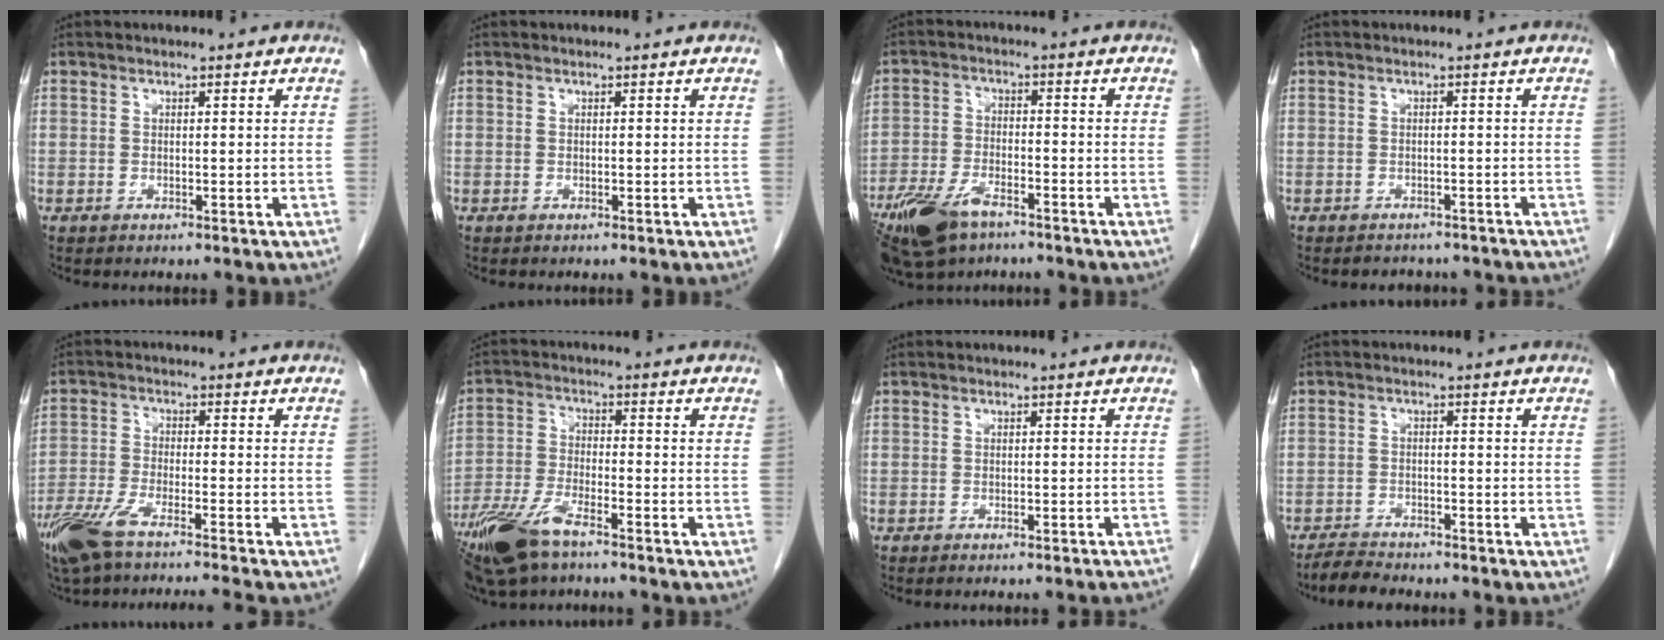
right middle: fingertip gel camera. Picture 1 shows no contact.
{"total": 0.0}
{"total": 10.8, "force": [-7.5, 4.4, 6.4], "torque": [-0.130, -0.013, -0.135]}
{"total": 4.5, "force": [-4.1, 1.8, 0.6], "torque": [-0.005, 0.001, -0.045]}
{"total": 11.6, "force": [-9.5, -0.1, 6.7], "torque": [-0.119, -0.025, -0.161]}
{"total": 11.1, "force": [-7.9, 3.2, 7.1], "torque": [-0.148, -0.020, -0.151]}
{"total": 4.4, "force": [-4.0, -0.6, 1.6], "torque": [-0.015, -0.007, -0.048]}
{"total": 3.4, "force": [-3.3, 0.4, 0.7], "torque": [-0.021, -0.013, -0.061]}